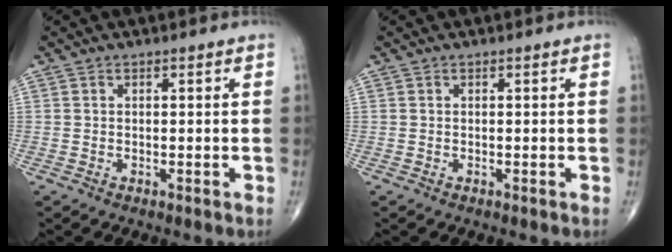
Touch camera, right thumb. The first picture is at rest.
{"total": 0.0}